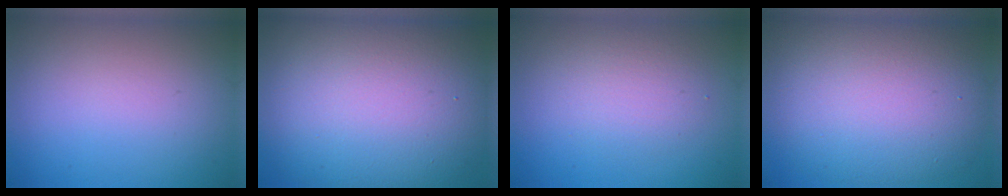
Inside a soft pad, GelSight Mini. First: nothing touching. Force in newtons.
{"total": 15.8, "press": 15.8, "slide": 1.1}
{"total": 2.6, "press": 2.6, "slide": 0.1}
{"total": 11.4, "press": 11.4, "slide": 0.8}